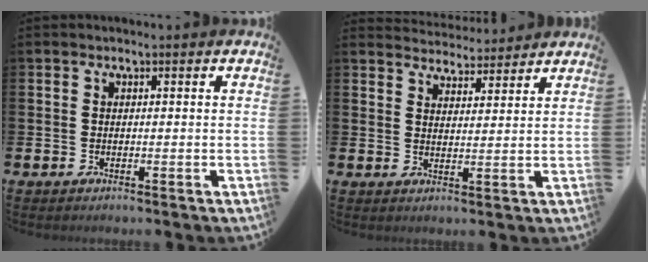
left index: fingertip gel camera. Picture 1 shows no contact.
{"total": 4.0, "force": [3.9, 0.6, -0.4], "torque": [-0.002, -0.026, 0.071]}